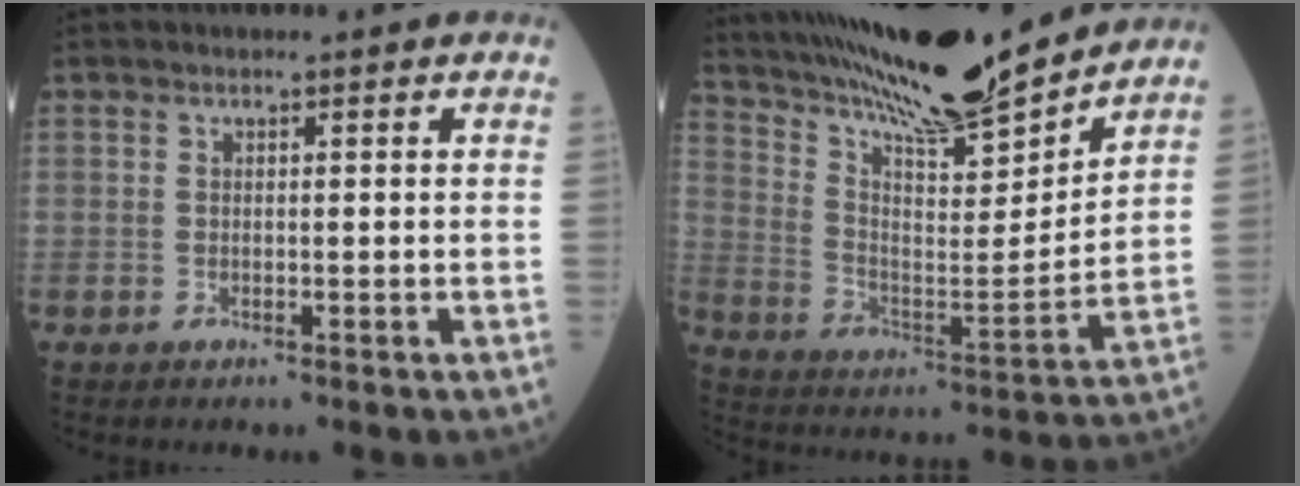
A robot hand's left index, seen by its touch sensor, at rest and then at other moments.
{"total": 21.4, "force": [19.1, 1.7, 9.4], "torque": [-0.180, -0.014, 0.312]}